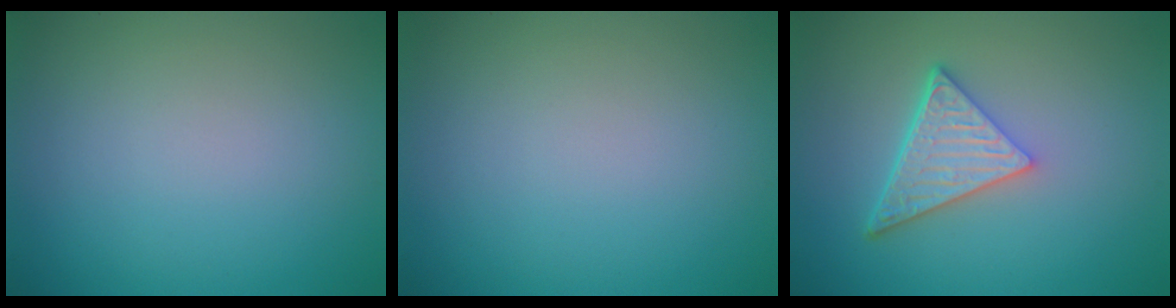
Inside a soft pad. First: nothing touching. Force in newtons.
{"total": 0.0}
{"total": 5.1, "press": 3.7, "slide": 3.5}